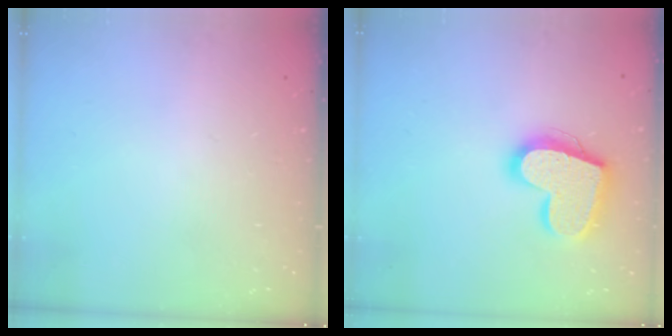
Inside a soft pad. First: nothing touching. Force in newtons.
{"total": 18.7, "press": 18.6, "slide": 1.4}